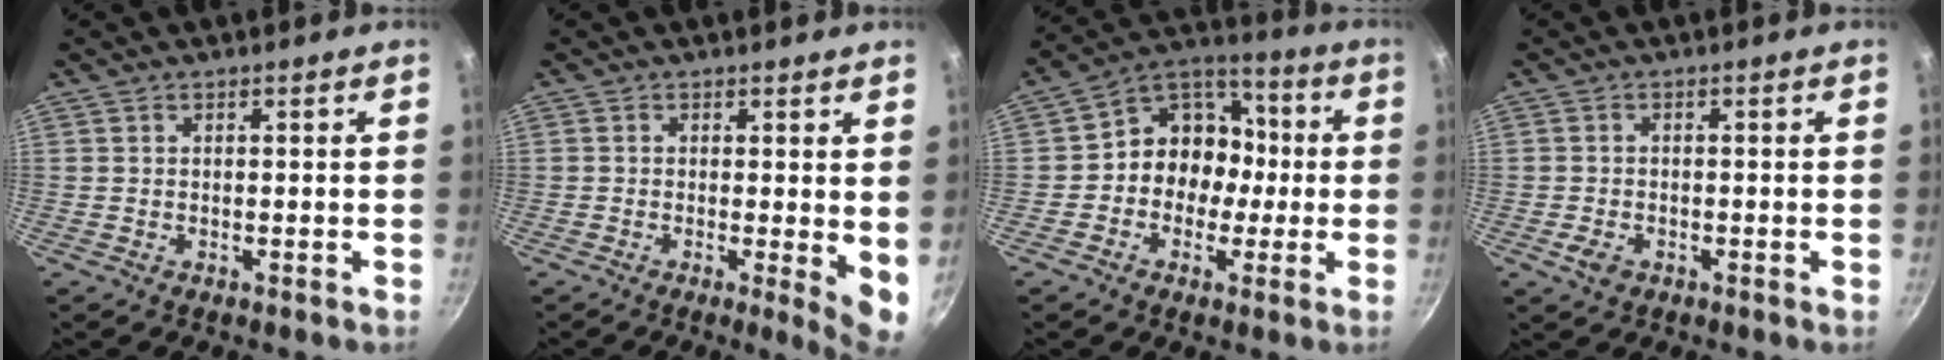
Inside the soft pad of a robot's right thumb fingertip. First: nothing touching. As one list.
[{"total": 5.8, "force": [0.1, 1.5, 5.6], "torque": [-0.073, -0.016, 0.000]}, {"total": 12.2, "force": [-1.3, 10.5, 6.2], "torque": [-0.039, 0.047, -0.040]}, {"total": 2.8, "force": [-1.3, 1.8, 1.7], "torque": [-0.033, 0.006, -0.026]}]